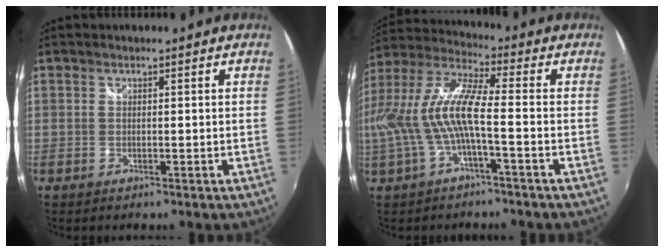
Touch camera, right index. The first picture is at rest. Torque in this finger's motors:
{"motor_torque": [1.53, -0.61, 1.01, 0.21]}